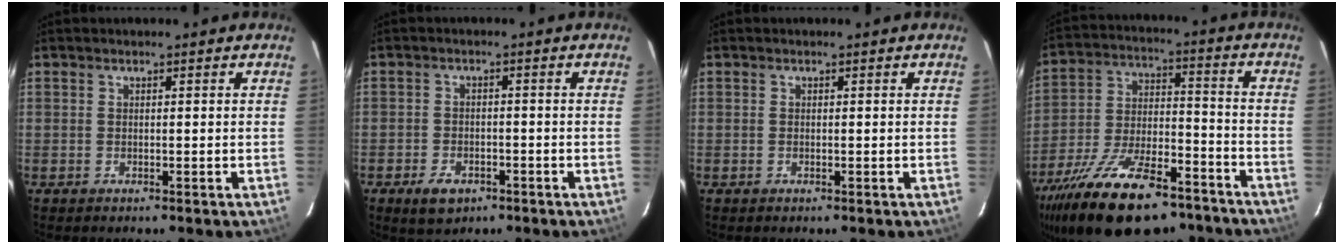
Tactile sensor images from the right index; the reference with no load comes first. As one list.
[{"total": 5.4, "force": [-3.2, 3.3, 2.8], "torque": [-0.070, 0.000, -0.049]}, {"total": 0.0}, {"total": 24.5, "force": [-17.4, 9.6, 14.2], "torque": [-0.268, -0.020, -0.267]}]